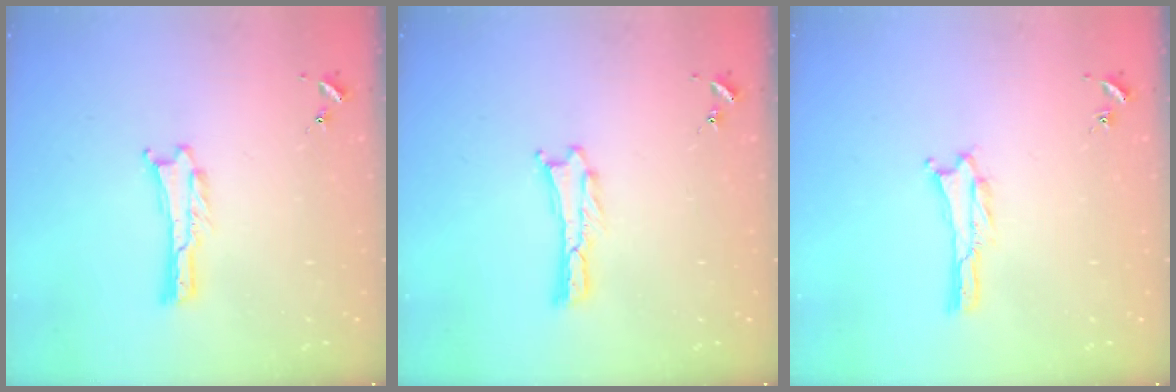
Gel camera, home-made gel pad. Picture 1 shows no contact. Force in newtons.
{"total": 0.0}
{"total": 0.0}